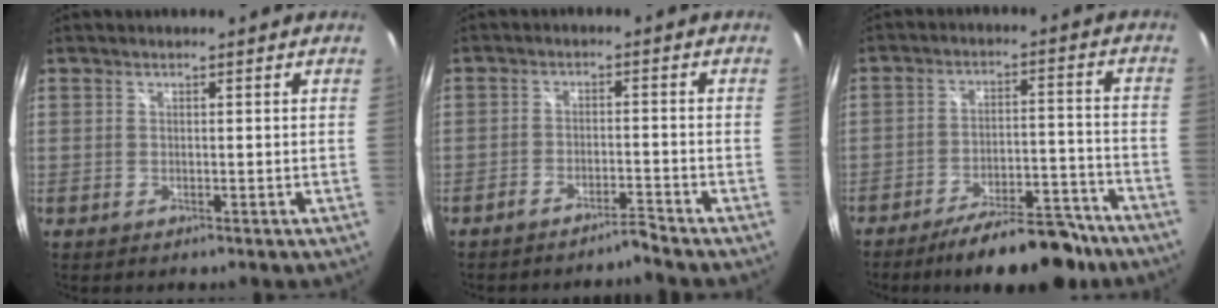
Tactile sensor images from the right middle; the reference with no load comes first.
{"total": 3.2, "force": [-3.2, -0.1, 0.7], "torque": [-0.030, 0.001, -0.058]}
{"total": 15.2, "force": [-12.5, 4.2, 7.5], "torque": [-0.120, 0.005, -0.175]}